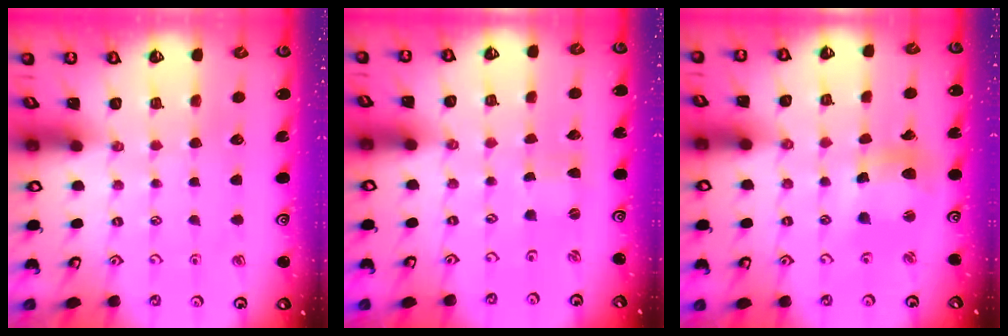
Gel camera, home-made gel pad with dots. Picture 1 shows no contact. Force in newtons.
{"total": 0.0}
{"total": 10.5, "press": 10.4, "slide": 1.3}